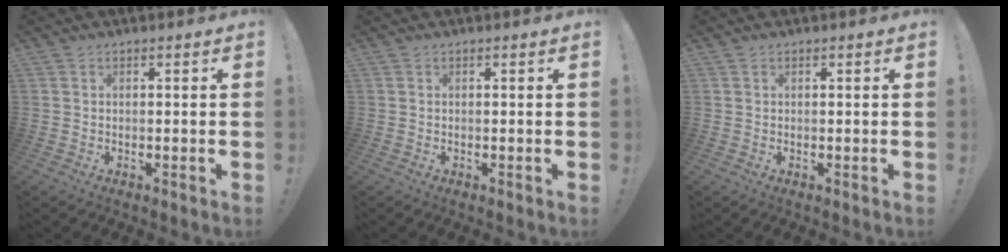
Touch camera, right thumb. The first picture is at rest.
{"total": 0.0}
{"total": 0.0}